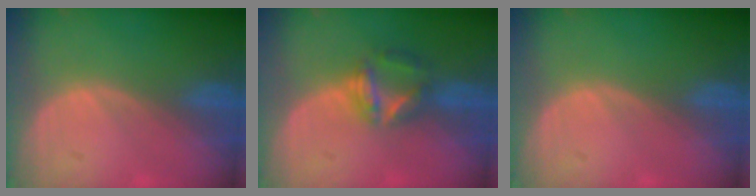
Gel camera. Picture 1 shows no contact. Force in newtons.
{"total": 5.8, "press": 5.4, "slide": 2.3}
{"total": 0.0}